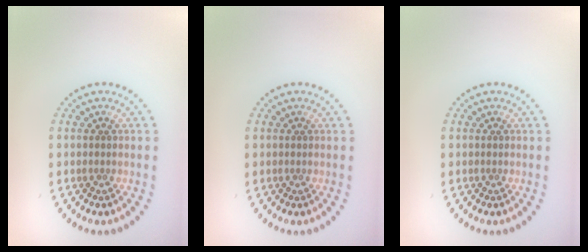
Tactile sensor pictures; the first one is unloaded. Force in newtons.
{"total": 0.0}
{"total": 0.0}